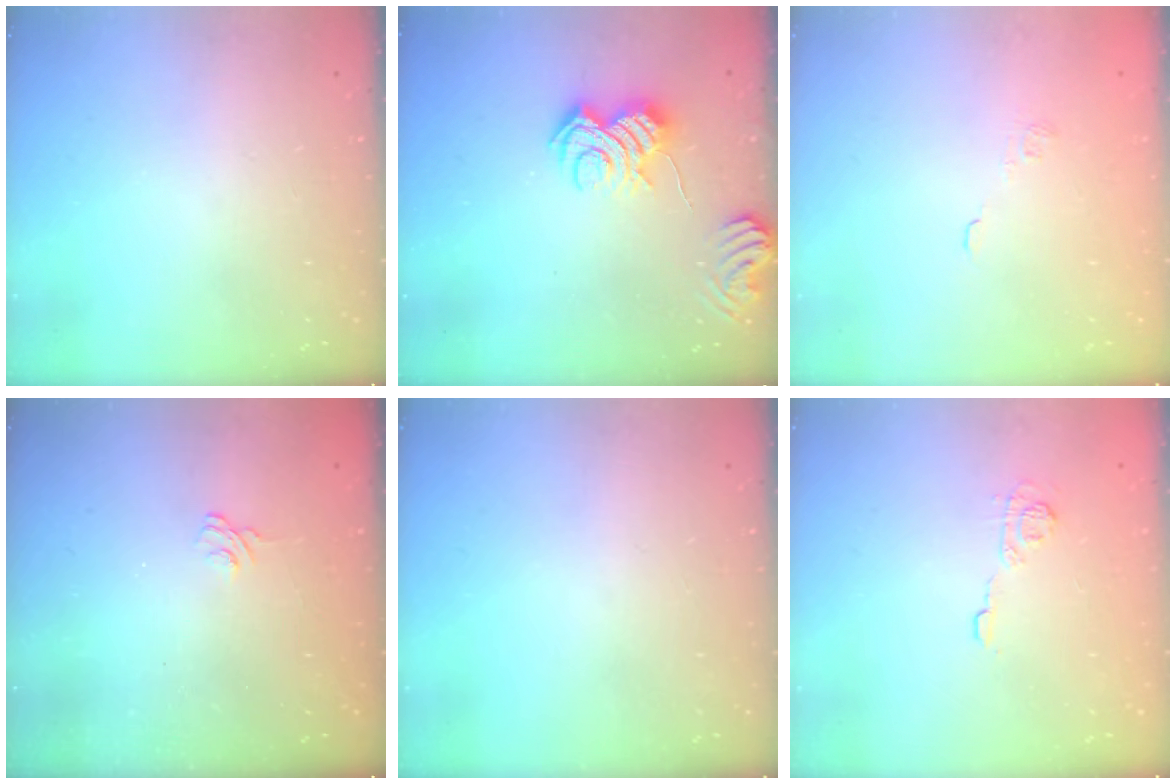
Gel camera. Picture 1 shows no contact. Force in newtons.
{"total": 7.2, "press": 7.2, "slide": 0.5}
{"total": 2.0, "press": 1.5, "slide": 1.3}
{"total": 2.5, "press": 2.1, "slide": 1.3}
{"total": 0.0}
{"total": 5.1, "press": 5.0, "slide": 1.0}